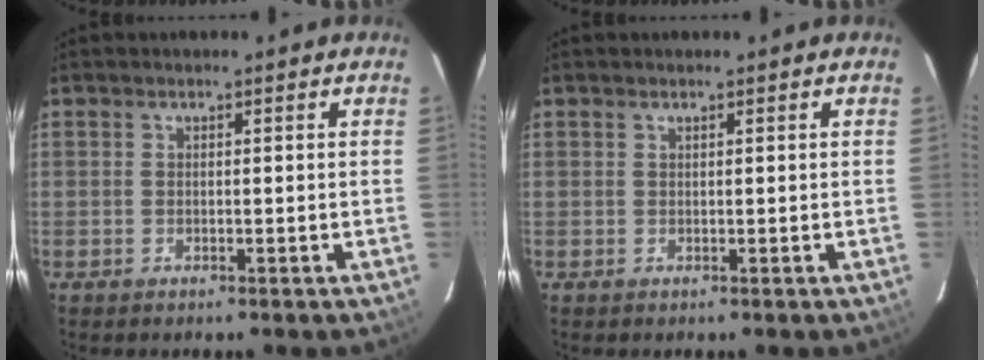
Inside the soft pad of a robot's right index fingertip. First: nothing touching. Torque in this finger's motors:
{"motor_torque": [0.00, 0.07, -0.11, -0.06]}